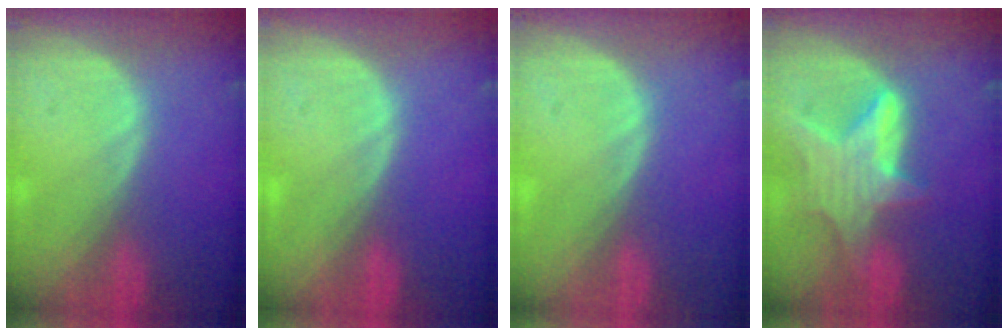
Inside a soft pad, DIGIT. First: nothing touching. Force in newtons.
{"total": 0.0}
{"total": 0.0}
{"total": 7.4, "press": 6.9, "slide": 2.6}